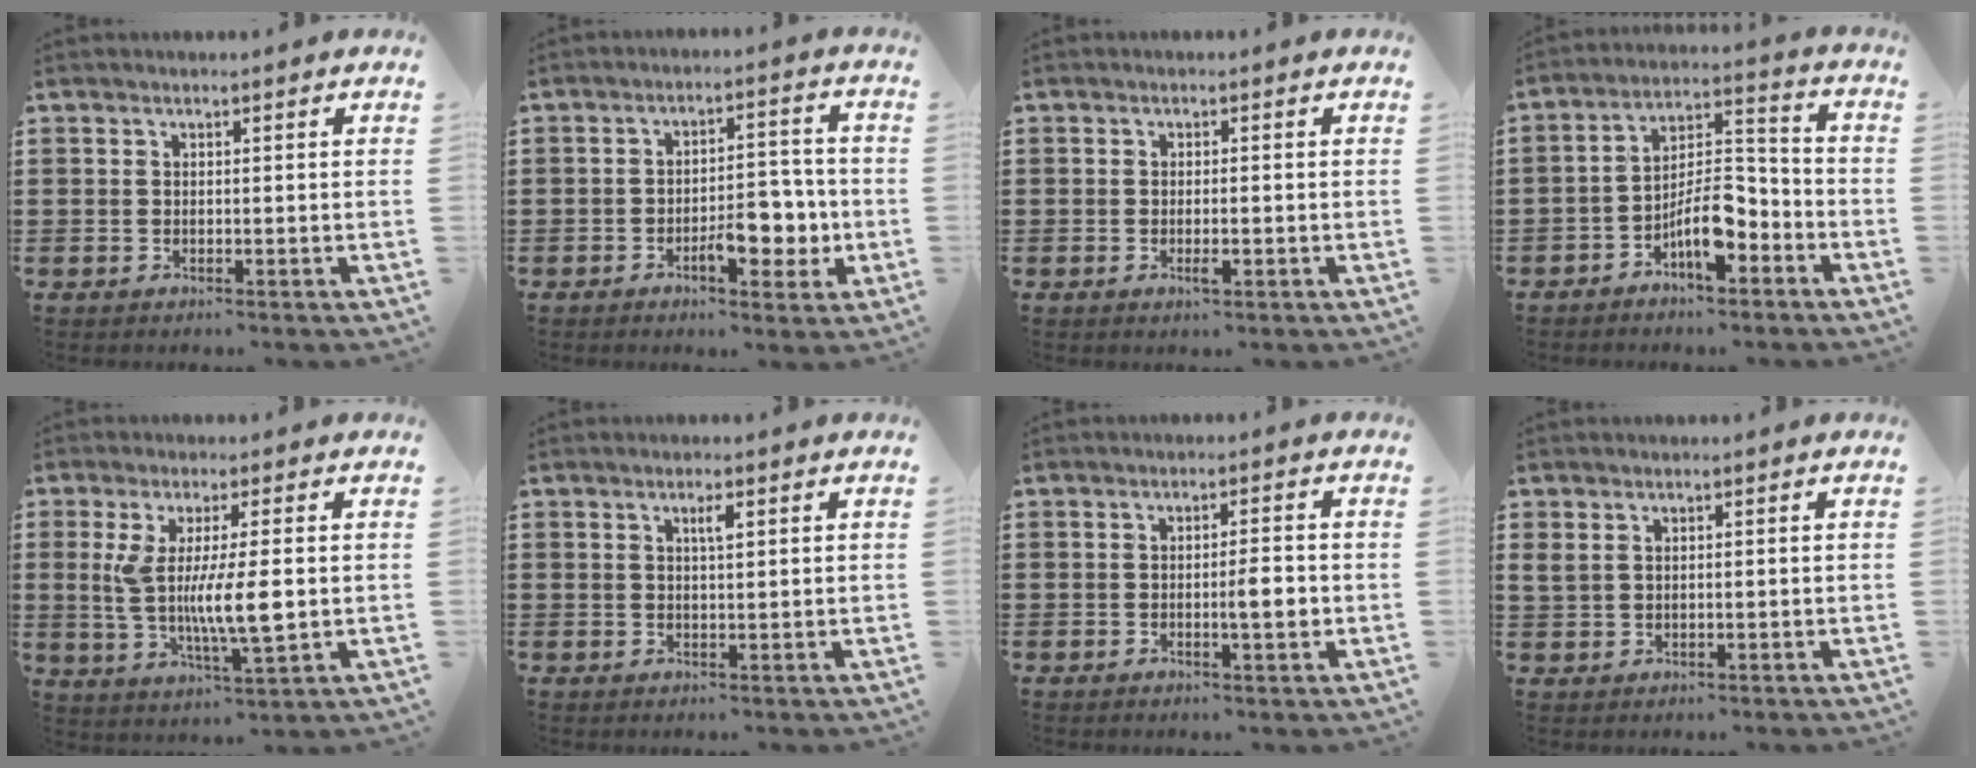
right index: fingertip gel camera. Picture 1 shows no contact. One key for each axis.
{"total": 7.8, "fx": -2.6, "fy": 3.4, "fz": 6.6, "tx": -0.080, "ty": 0.000, "tz": -0.044}
{"total": 1.9, "fx": -0.6, "fy": 0.4, "fz": 1.8, "tx": -0.038, "ty": -0.005, "tz": -0.012}
{"total": 8.9, "fx": -5.2, "fy": 3.3, "fz": 6.4, "tx": -0.122, "ty": 0.008, "tz": -0.097}
{"total": 9.5, "fx": 0.2, "fy": 1.9, "fz": 9.3, "tx": -0.186, "ty": -0.010, "tz": -0.003}
{"total": 1.8, "fx": 0.8, "fy": 0.4, "fz": 1.6, "tx": -0.024, "ty": 0.000, "tz": 0.010}
{"total": 3.8, "fx": -0.5, "fy": 0.5, "fz": 3.7, "tx": -0.055, "ty": -0.004, "tz": -0.012}
{"total": 1.2, "fx": 0.5, "fy": 0.6, "fz": 0.9, "tx": -0.020, "ty": 0.003, "tz": 0.010}